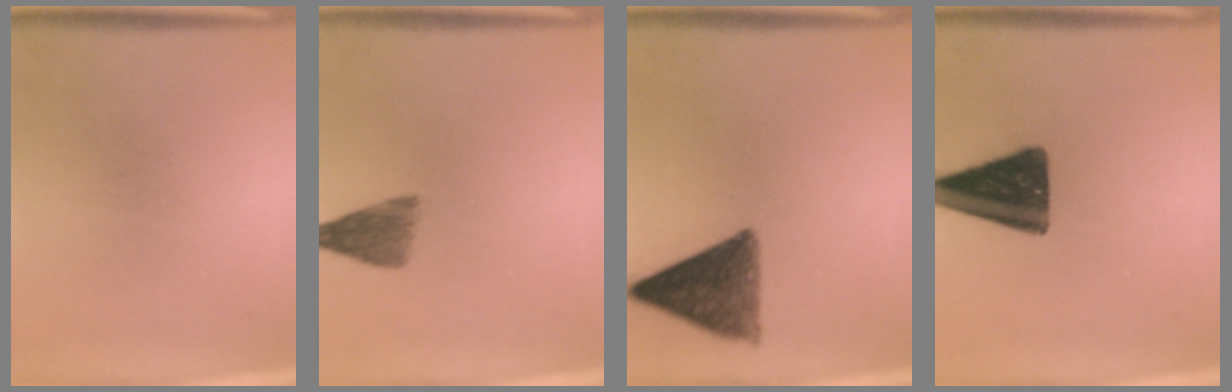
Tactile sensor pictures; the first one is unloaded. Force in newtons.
{"total": 4.5}
{"total": 10.4}
{"total": 15.2}